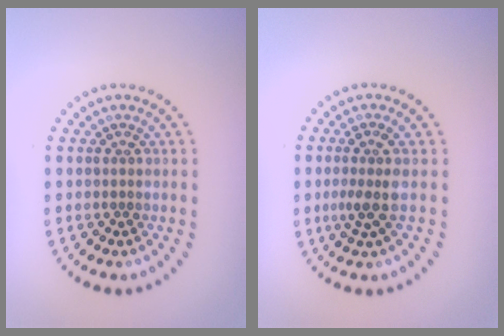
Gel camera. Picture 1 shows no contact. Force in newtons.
{"total": 2.2, "press": 1.7, "slide": 1.3}